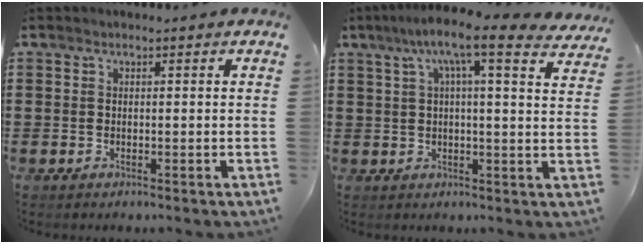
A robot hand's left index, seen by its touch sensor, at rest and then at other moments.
{"total": 8.7, "force": [5.9, 0.9, 6.3], "torque": [-0.127, -0.020, 0.094]}